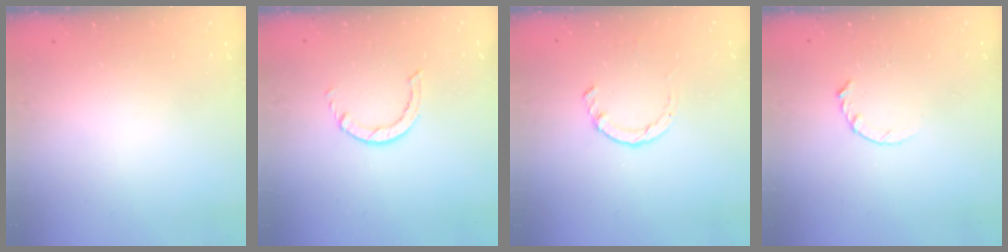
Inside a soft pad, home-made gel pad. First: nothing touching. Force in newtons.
{"total": 0.6, "press": 0.6, "slide": 0.1}
{"total": 2.8, "press": 2.8, "slide": 0.4}
{"total": 2.8, "press": 2.8, "slide": 0.4}